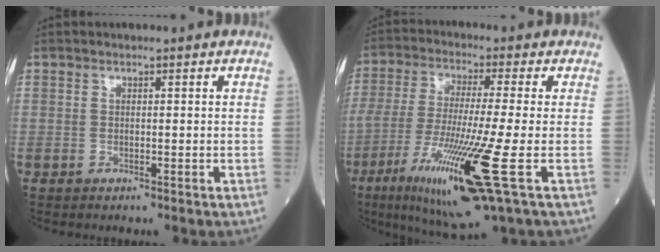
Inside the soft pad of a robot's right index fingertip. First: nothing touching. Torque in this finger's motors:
{"motor_torque": [2.09, -0.06, 1.06, 0.21]}